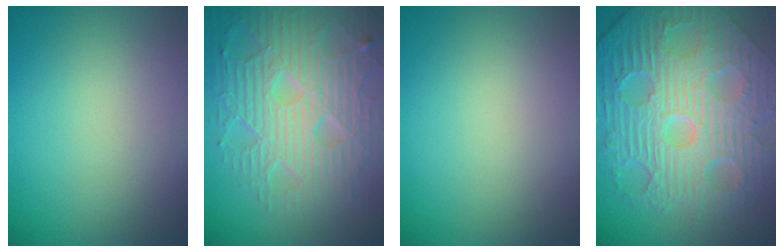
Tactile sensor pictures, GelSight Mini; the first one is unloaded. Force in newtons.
{"total": 9.2, "press": 6.5, "slide": 6.5}
{"total": 0.0}
{"total": 12.5, "press": 8.2, "slide": 9.5}